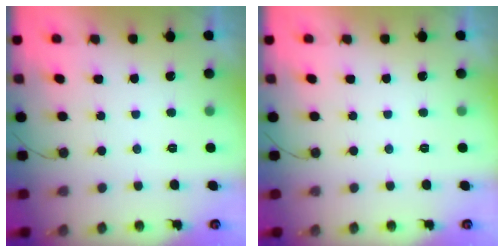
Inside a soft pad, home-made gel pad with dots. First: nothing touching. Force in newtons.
{"total": 0.0}